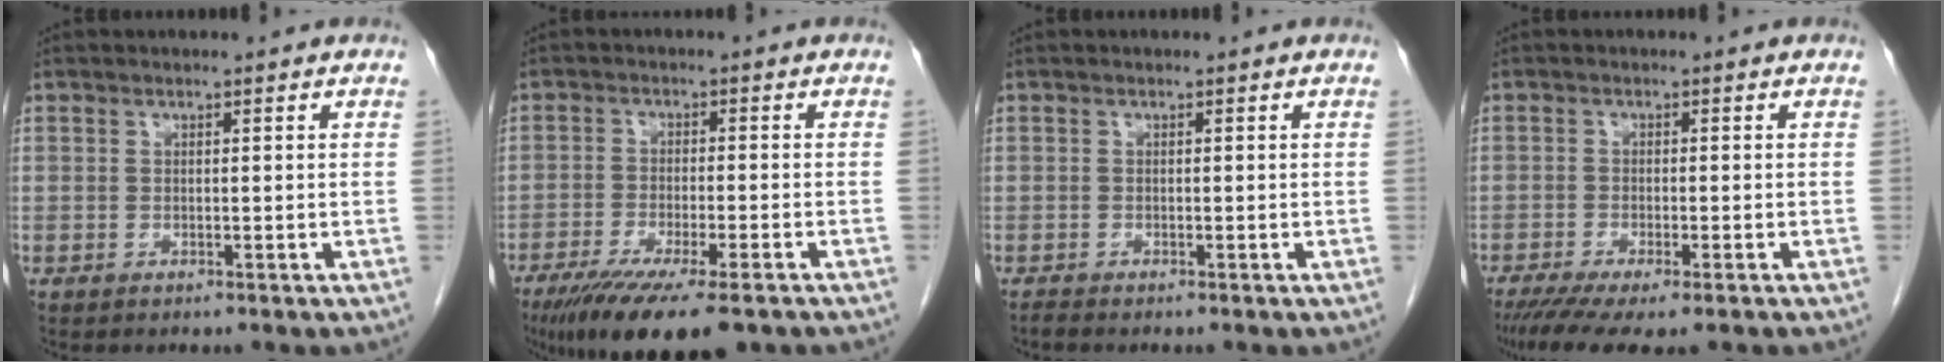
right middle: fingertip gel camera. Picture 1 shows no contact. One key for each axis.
{"total": 14.3, "fx": -10.4, "fy": 2.3, "fz": 9.5, "tx": -0.146, "ty": -0.033, "tz": -0.161}
{"total": 0.5, "fx": -0.5, "fy": -0.1, "fz": 0.1, "tx": -0.006, "ty": -0.001, "tz": -0.012}
{"total": 8.5, "fx": -6.4, "fy": 1.2, "fz": 5.4, "tx": -0.084, "ty": -0.021, "tz": -0.101}